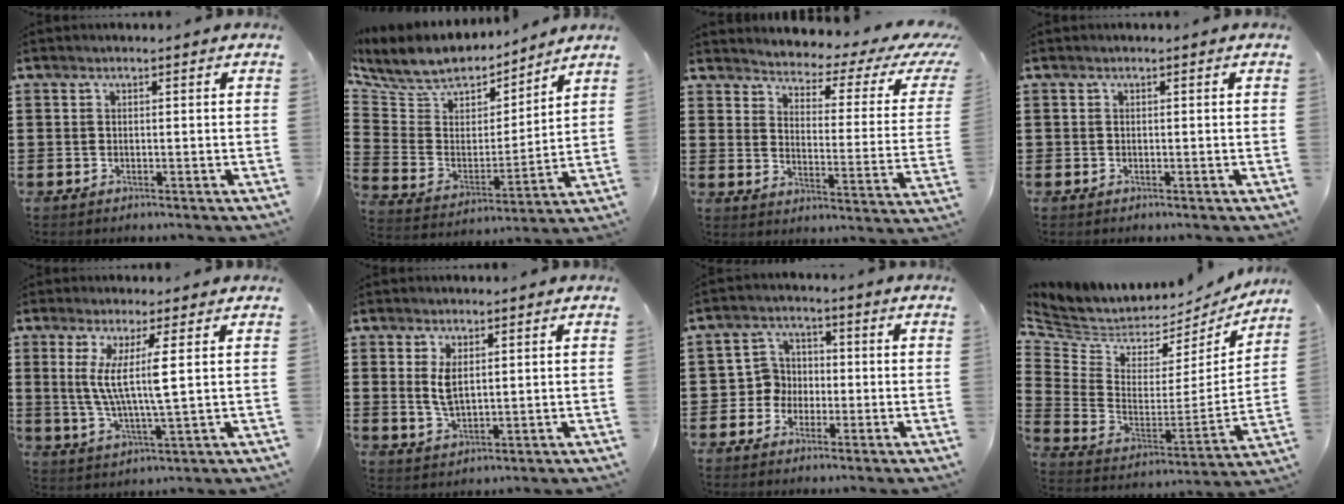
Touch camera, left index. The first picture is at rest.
{"total": 7.9, "force": [6.9, 3.5, 1.3], "torque": [-0.071, -0.048, 0.123]}
{"total": 2.9, "force": [2.4, 0.8, 1.3], "torque": [-0.035, -0.030, 0.031]}
{"total": 0.0}
{"total": 7.5, "force": [1.9, 0.1, 7.2], "torque": [-0.152, -0.011, 0.028]}
{"total": 4.0, "force": [1.2, 2.0, 3.2], "torque": [-0.077, 0.003, 0.019]}
{"total": 4.4, "force": [-1.7, 4.0, 0.8], "torque": [-0.039, 0.009, -0.040]}
{"total": 4.2, "force": [3.5, 2.1, 0.9], "torque": [-0.046, -0.045, 0.059]}